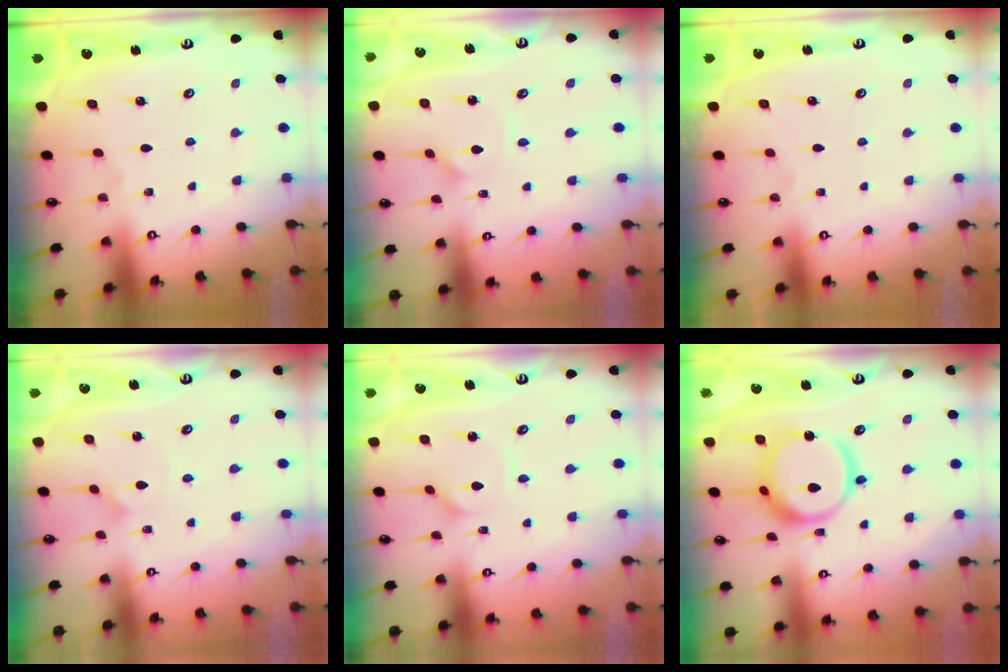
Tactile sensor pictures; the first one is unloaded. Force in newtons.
{"total": 1.1, "press": 1.1, "slide": 0.0}
{"total": 0.0}
{"total": 1.4, "press": 1.4, "slide": 0.1}
{"total": 1.1, "press": 1.1, "slide": 0.2}
{"total": 14.6, "press": 14.5, "slide": 1.4}